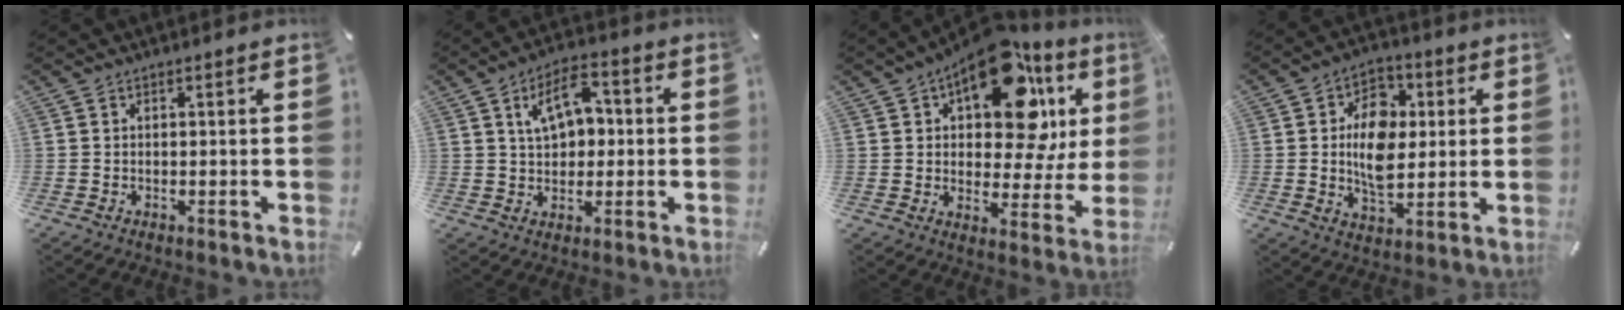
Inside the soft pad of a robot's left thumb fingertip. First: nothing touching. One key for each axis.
{"total": 9.2, "fx": 2.5, "fy": 6.2, "fz": 6.4, "tx": -0.100, "ty": 0.007, "tz": 0.043}
{"total": 20.6, "fx": 11.0, "fy": 10.5, "fz": 13.9, "tx": -0.200, "ty": -0.067, "tz": 0.184}
{"total": 11.9, "fx": 0.9, "fy": 8.6, "fz": 8.1, "tx": -0.132, "ty": 0.008, "tz": 0.014}